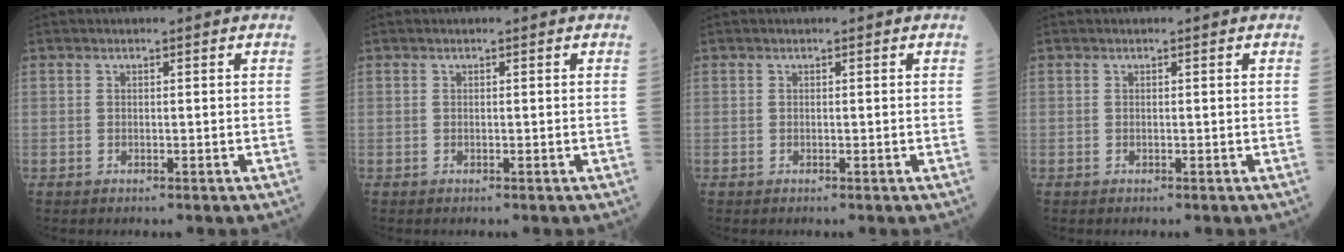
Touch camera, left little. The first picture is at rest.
{"total": 0.0}
{"total": 0.0}
{"total": 0.0}